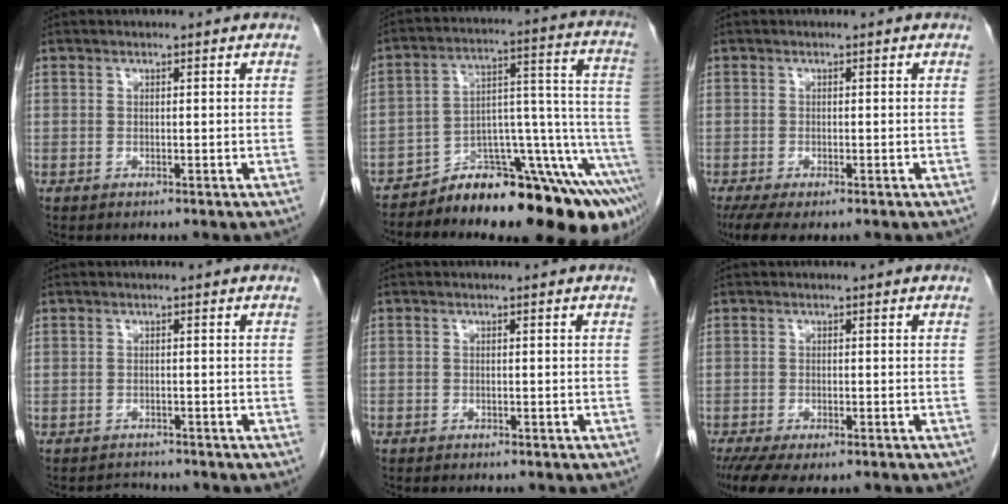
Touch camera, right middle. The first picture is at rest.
{"total": 20.1, "force": [-15.3, 3.4, 12.5], "torque": [-0.084, 0.053, -0.224]}
{"total": 5.1, "force": [-3.5, 1.6, 3.5], "torque": [-0.063, -0.017, -0.055]}
{"total": 2.0, "force": [-1.9, 0.5, -0.3], "torque": [-0.002, -0.009, -0.030]}
{"total": 1.1, "force": [-0.9, 0.6, 0.3], "torque": [-0.012, 0.000, -0.014]}
{"total": 8.4, "force": [-6.2, 2.7, 5.0], "torque": [-0.081, -0.017, -0.094]}